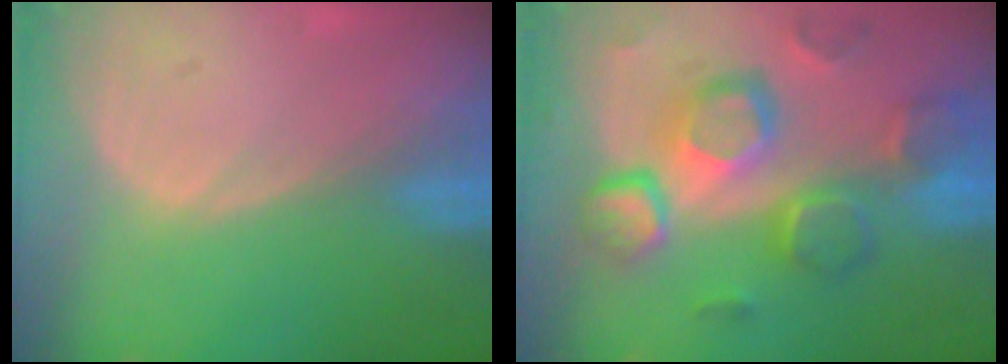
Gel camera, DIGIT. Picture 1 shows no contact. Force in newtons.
{"total": 12.1, "press": 10.5, "slide": 6.0}